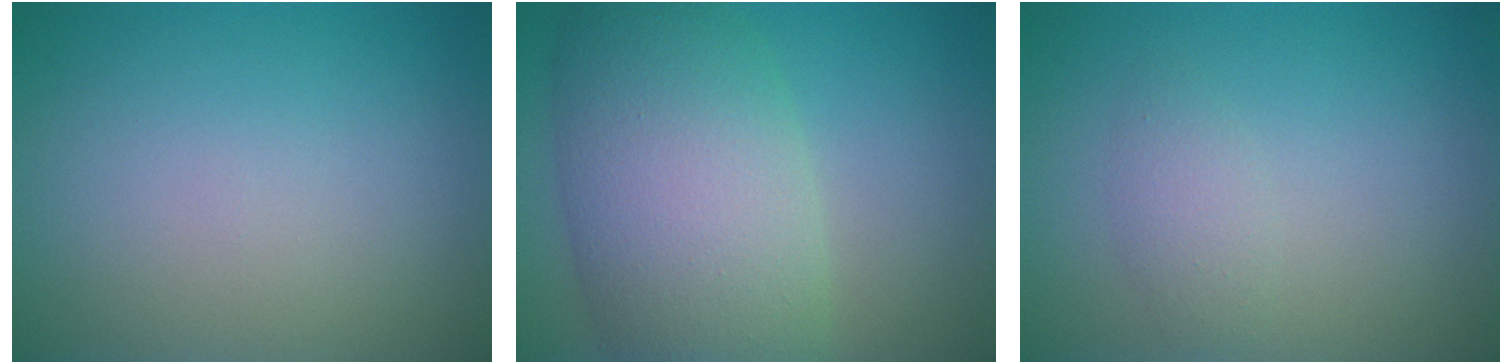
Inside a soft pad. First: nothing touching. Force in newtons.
{"total": 10.1, "press": 10.0, "slide": 0.5}
{"total": 1.6, "press": 1.6, "slide": 0.1}